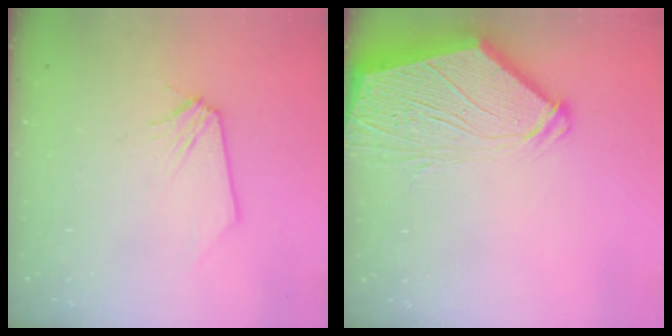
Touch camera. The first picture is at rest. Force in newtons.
{"total": 13.8, "press": 13.6, "slide": 2.0}